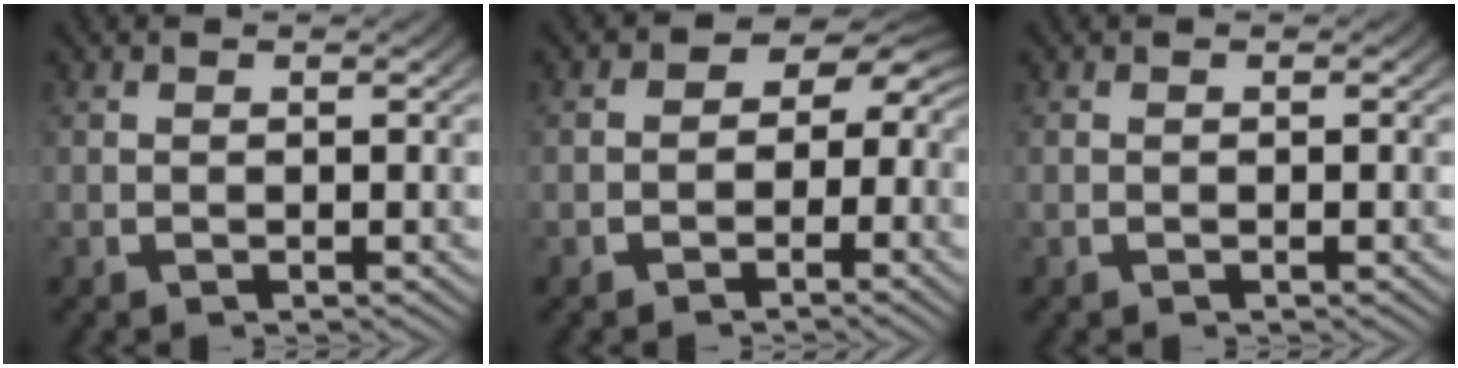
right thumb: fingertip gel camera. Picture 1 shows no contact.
{"total": 4.0, "force": [0.0, 3.3, 2.3], "torque": [-0.025, -0.003, -0.003]}
{"total": 0.0}